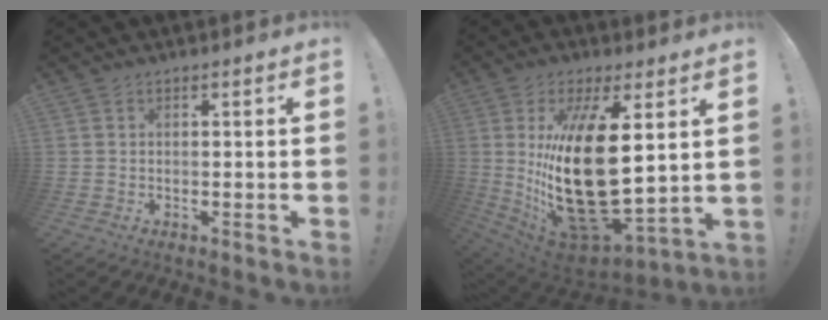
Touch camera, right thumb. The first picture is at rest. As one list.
[{"total": 27.3, "force": [4.6, 11.9, 24.1], "torque": [-0.480, -0.052, 0.094]}]